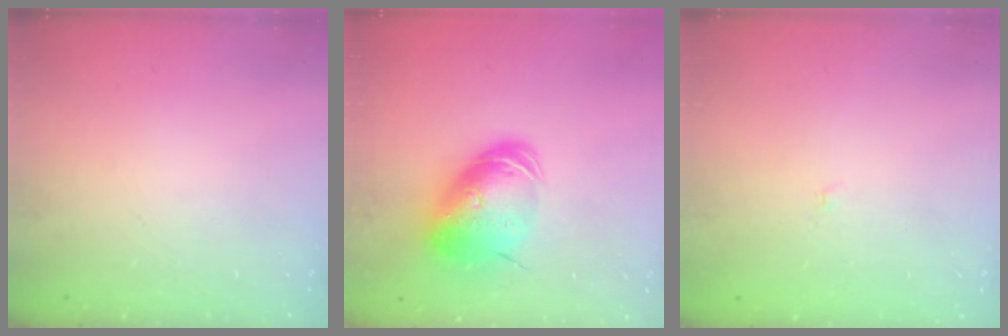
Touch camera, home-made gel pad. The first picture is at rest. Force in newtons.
{"total": 13.0, "press": 12.8, "slide": 2.1}
{"total": 1.9, "press": 1.9, "slide": 0.2}